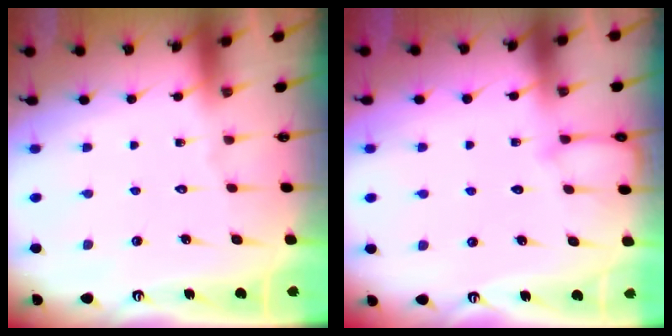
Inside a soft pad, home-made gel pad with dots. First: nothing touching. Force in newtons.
{"total": 4.5, "press": 4.5, "slide": 0.4}